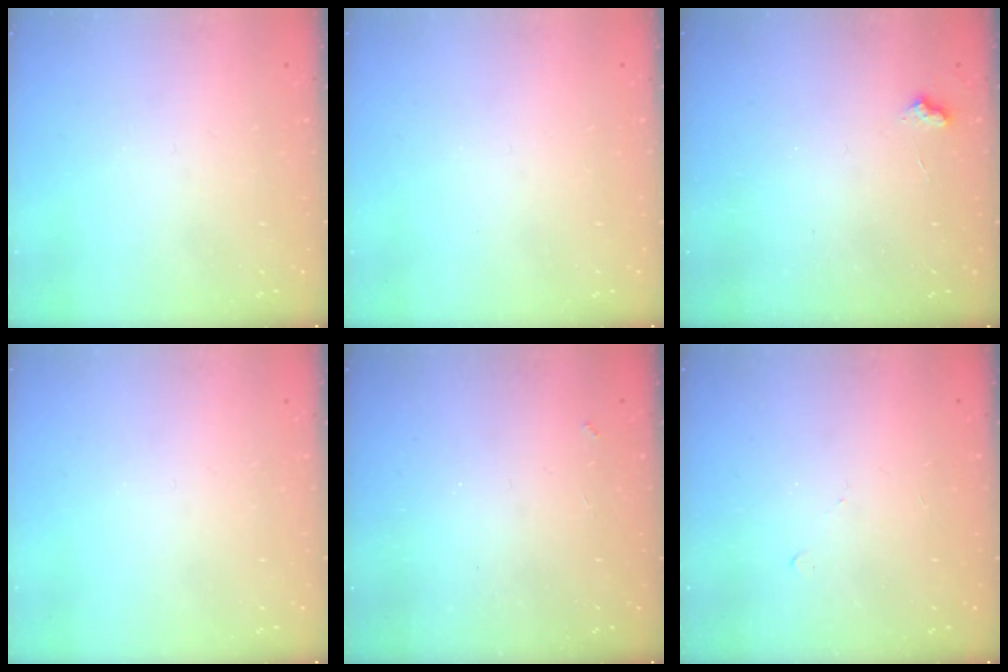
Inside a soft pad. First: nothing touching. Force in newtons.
{"total": 0.0}
{"total": 4.5, "press": 4.4, "slide": 0.6}
{"total": 0.0}
{"total": 3.4, "press": 3.4, "slide": 0.6}
{"total": 5.0, "press": 4.9, "slide": 0.7}